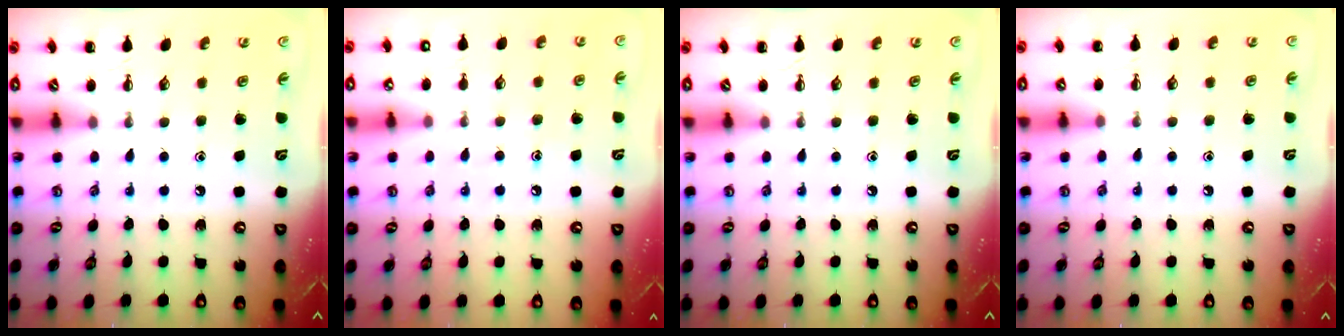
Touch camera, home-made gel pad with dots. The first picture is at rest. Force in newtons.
{"total": 6.6, "press": 6.5, "slide": 1.2}
{"total": 0.0}
{"total": 6.1, "press": 5.7, "slide": 2.2}